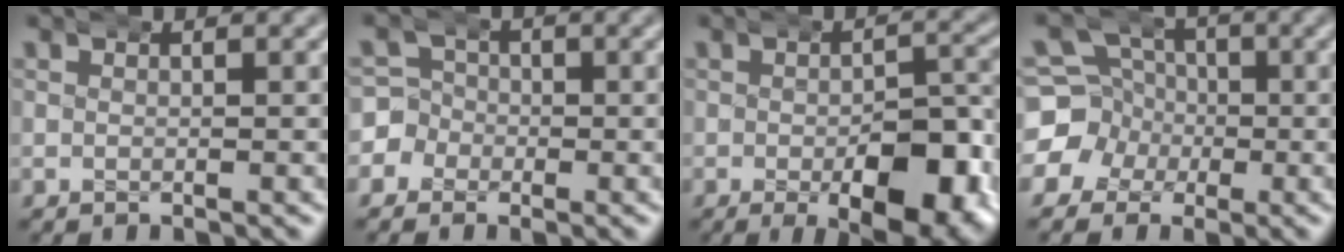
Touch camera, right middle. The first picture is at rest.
{"total": 7.5, "force": [-2.2, 7.0, 1.2], "torque": [-0.038, -0.015, -0.050]}
{"total": 9.4, "force": [-3.2, 4.1, 7.8], "torque": [-0.105, -0.022, -0.038]}
{"total": 10.1, "force": [-1.4, 9.7, 2.4], "torque": [-0.072, -0.032, -0.028]}